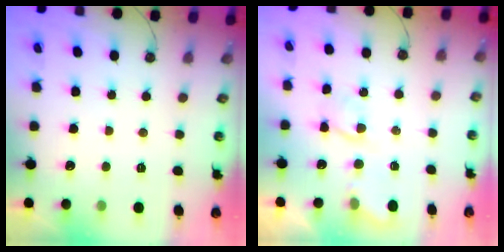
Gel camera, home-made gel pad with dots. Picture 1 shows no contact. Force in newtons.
{"total": 4.5, "press": 4.5, "slide": 0.3}